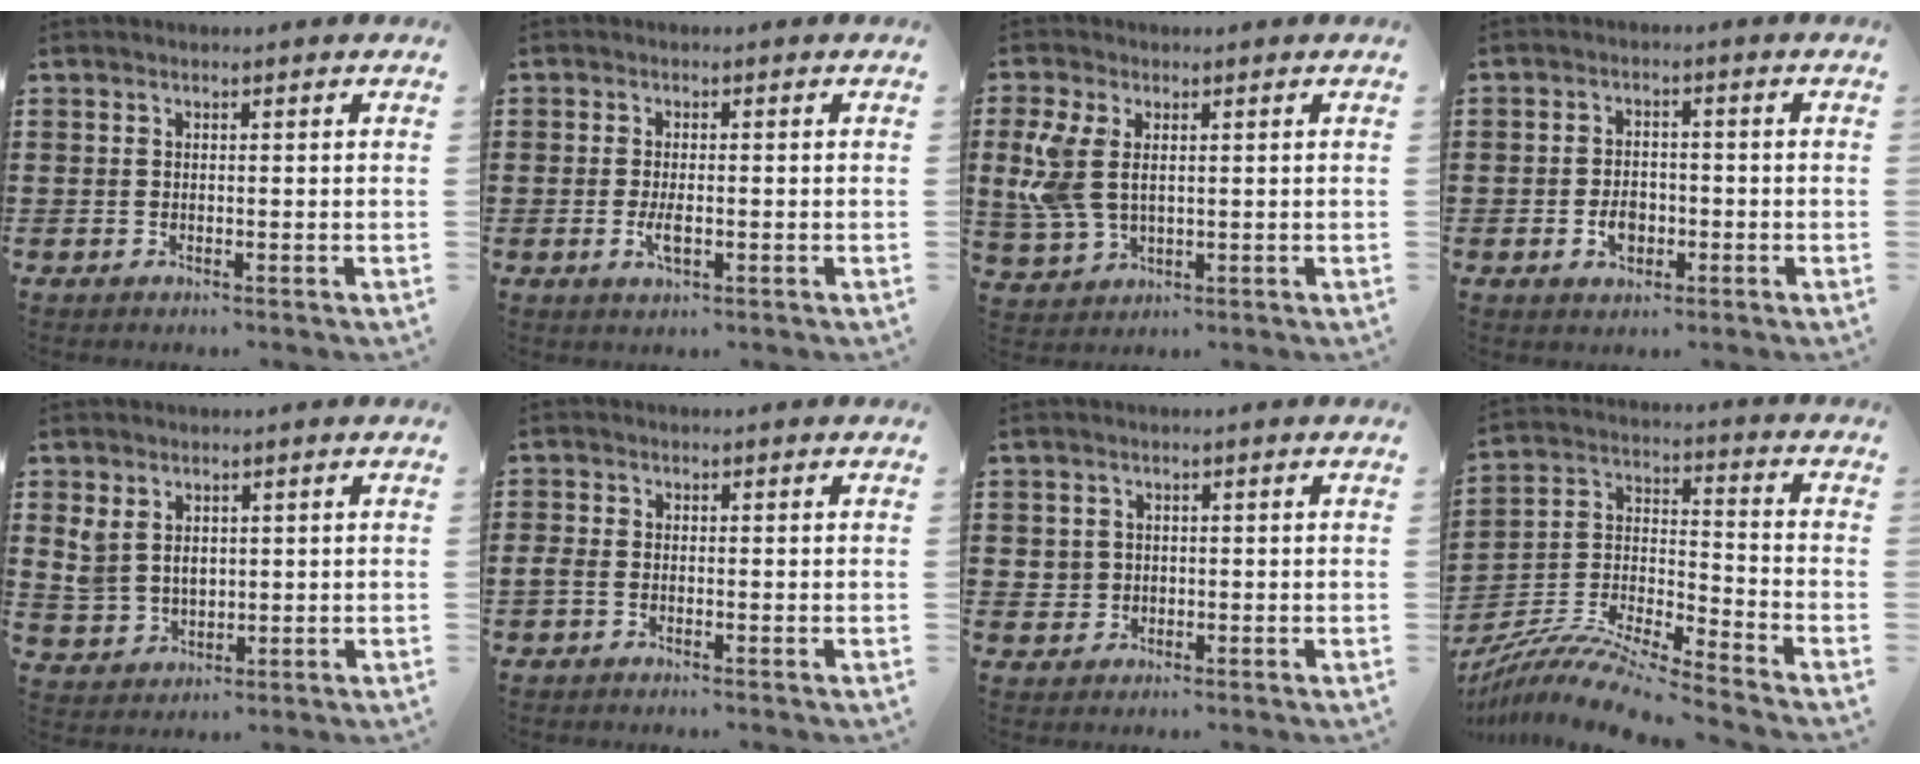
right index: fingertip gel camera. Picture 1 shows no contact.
{"total": 2.7, "force": [-0.6, 1.0, 2.4], "torque": [-0.052, -0.004, -0.013]}
{"total": 5.7, "force": [1.1, 3.5, 4.3], "torque": [-0.114, 0.000, 0.015]}
{"total": 3.7, "force": [-1.2, 2.5, 2.4], "torque": [-0.046, 0.003, -0.021]}
{"total": 3.9, "force": [1.9, 3.1, 1.6], "torque": [-0.047, 0.010, 0.035]}
{"total": 1.1, "force": [-0.7, 0.6, 0.6], "torque": [-0.021, -0.001, -0.017]}
{"total": 1.8, "force": [0.2, 1.8, 0.2], "torque": [-0.011, 0.011, 0.001]}
{"total": 8.7, "force": [-8.1, 0.9, 2.9], "torque": [-0.060, 0.004, -0.165]}